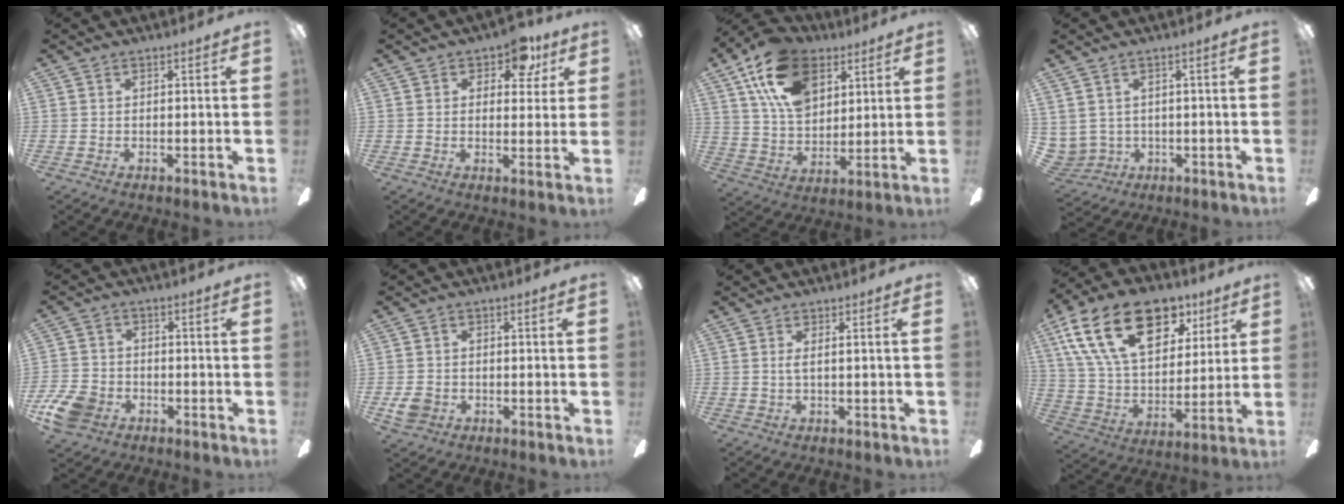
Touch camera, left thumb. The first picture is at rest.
{"total": 7.8, "force": [4.3, 4.6, 4.6], "torque": [-0.045, -0.014, 0.070]}
{"total": 18.6, "force": [9.7, 11.4, 11.1], "torque": [-0.216, -0.021, 0.178]}
{"total": 3.3, "force": [1.2, 3.0, 0.5], "torque": [-0.030, -0.007, 0.023]}
{"total": 8.7, "force": [-4.4, 6.3, 4.2], "torque": [-0.097, 0.031, -0.082]}
{"total": 4.3, "force": [-1.7, 3.4, 2.0], "torque": [-0.051, 0.007, -0.035]}
{"total": 1.8, "force": [0.2, -0.3, 1.7], "torque": [-0.036, -0.004, 0.003]}
{"total": 24.6, "force": [12.1, 14.4, 15.8], "torque": [-0.281, -0.044, 0.211]}